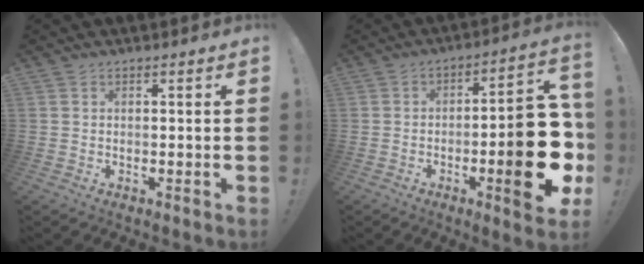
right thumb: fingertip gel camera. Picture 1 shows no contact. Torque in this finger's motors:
{"motor_torque": [0.66, 1.45, 1.96, -0.81, 0.15]}